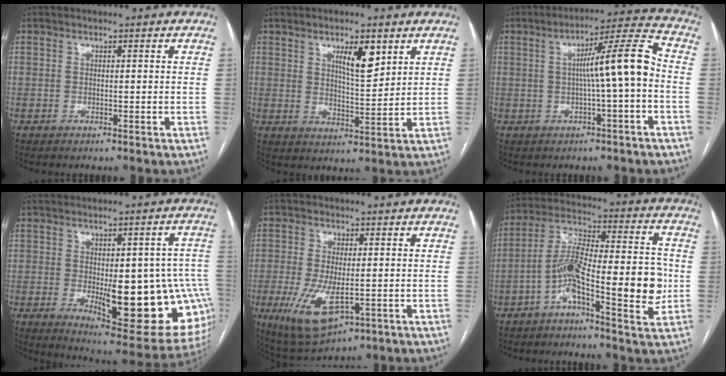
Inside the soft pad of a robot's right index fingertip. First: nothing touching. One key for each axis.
{"total": 6.4, "fx": 3.4, "fy": 1.6, "fz": 5.3, "tx": -0.089, "ty": -0.004, "tz": 0.058}
{"total": 9.7, "fx": -0.5, "fy": -0.3, "fz": 9.7, "tx": -0.147, "ty": 0.024, "tz": -0.009}
{"total": 20.2, "fx": -3.8, "fy": 7.2, "fz": 18.5, "tx": -0.154, "ty": 0.013, "tz": -0.023}
{"total": 9.5, "fx": -2.7, "fy": 3.7, "fz": 8.3, "tx": -0.162, "ty": -0.023, "tz": -0.033}
{"total": 15.0, "fx": -3.9, "fy": 3.2, "fz": 14.1, "tx": -0.244, "ty": 0.025, "tz": -0.064}